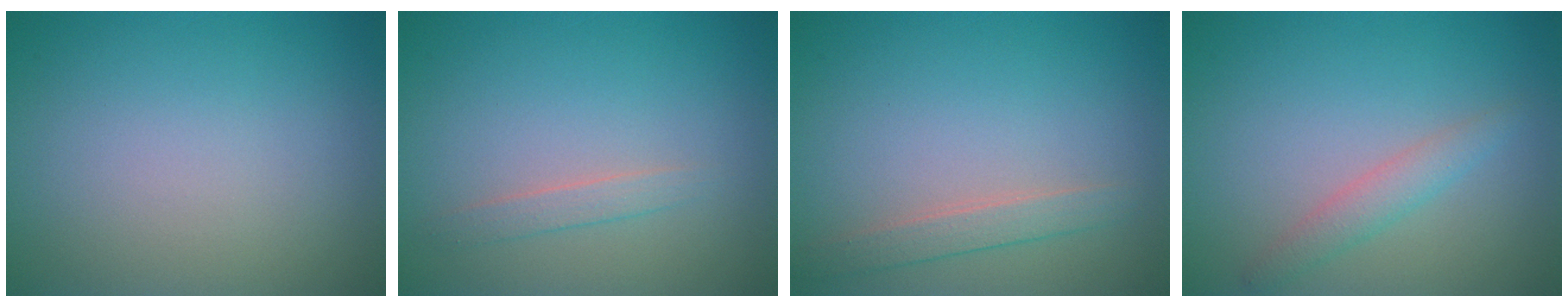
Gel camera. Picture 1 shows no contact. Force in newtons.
{"total": 1.3, "press": 1.3, "slide": 0.1}
{"total": 1.8, "press": 1.8, "slide": 0.1}
{"total": 2.7, "press": 2.7, "slide": 0.2}